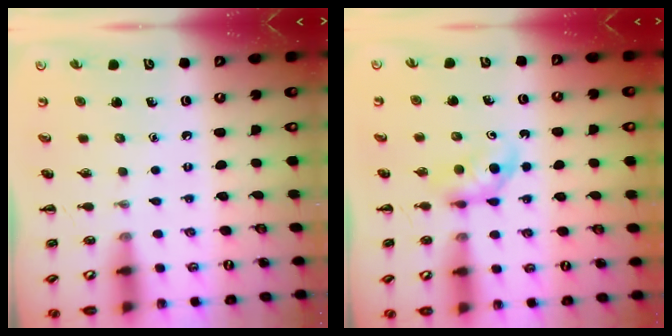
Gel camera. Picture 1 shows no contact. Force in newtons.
{"total": 3.8, "press": 3.5, "slide": 1.4}